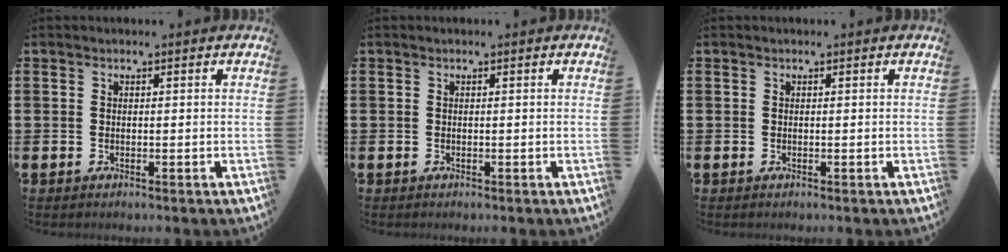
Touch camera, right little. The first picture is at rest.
{"total": 0.0}
{"total": 0.0}